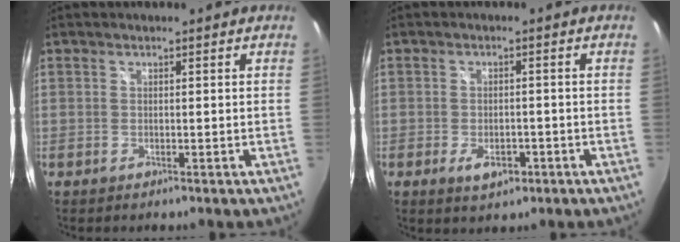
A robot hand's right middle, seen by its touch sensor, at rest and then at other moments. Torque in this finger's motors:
{"motor_torque": [0.90, -0.66, 0.04, 0.06]}